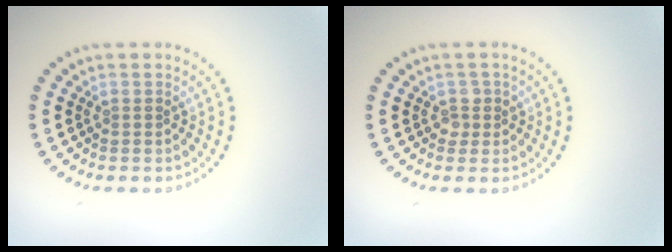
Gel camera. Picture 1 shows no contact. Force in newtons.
{"total": 1.2, "press": 1.1, "slide": 0.4}